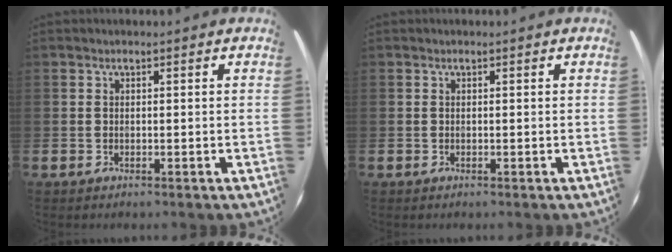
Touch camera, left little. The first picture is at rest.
{"total": 0.0}